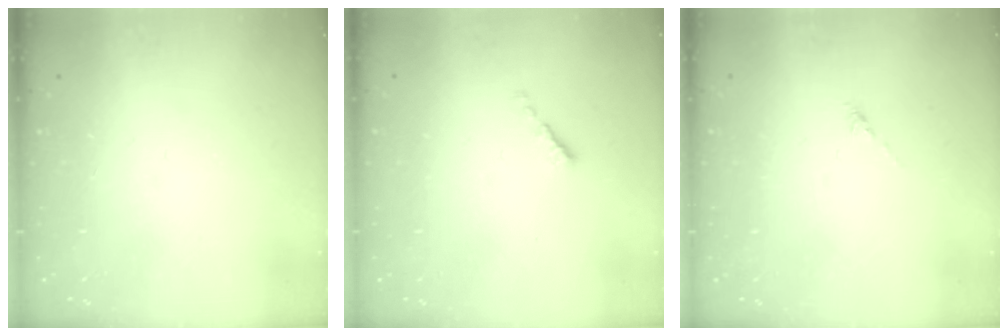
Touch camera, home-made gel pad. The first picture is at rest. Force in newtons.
{"total": 0.0}
{"total": 0.0}